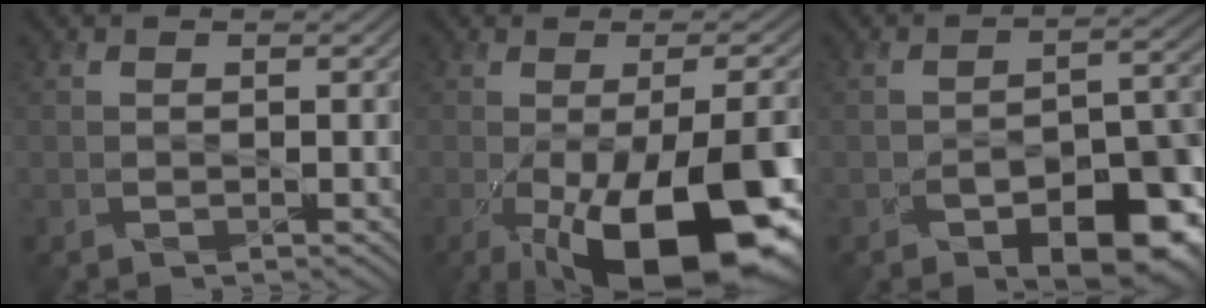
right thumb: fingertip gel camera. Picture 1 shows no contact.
{"total": 18.5, "force": [-7.0, 6.9, 15.6], "torque": [-0.212, -0.022, -0.088]}
{"total": 11.4, "force": [-5.8, 5.5, 8.2], "torque": [-0.103, -0.020, -0.084]}